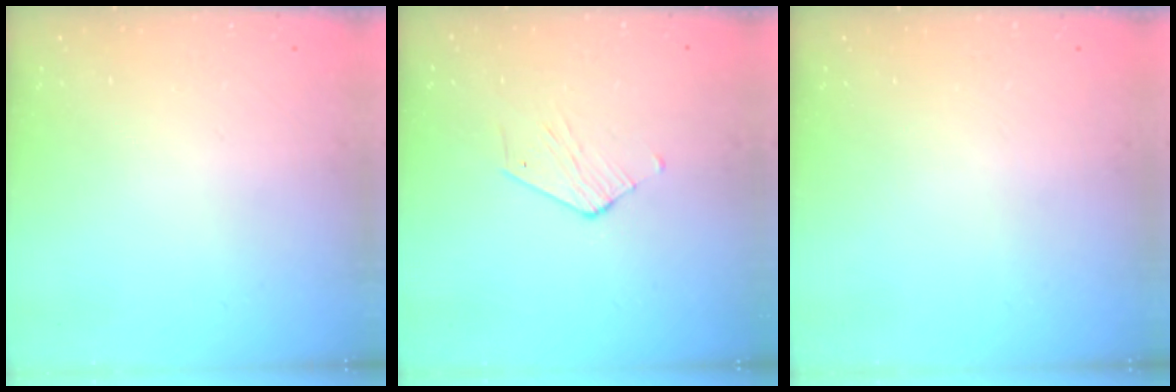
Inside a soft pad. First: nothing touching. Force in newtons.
{"total": 2.7, "press": 2.7, "slide": 0.3}
{"total": 0.0}